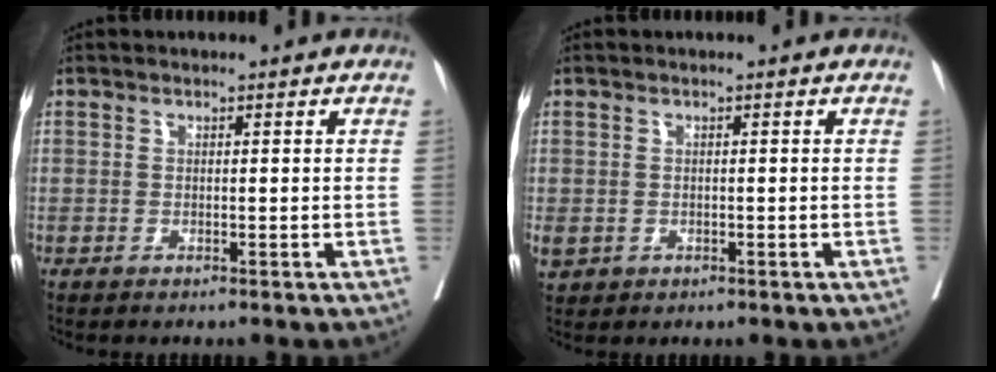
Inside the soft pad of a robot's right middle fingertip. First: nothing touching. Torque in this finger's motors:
{"motor_torque": [0.18, -0.14, 0.26, 0.05]}